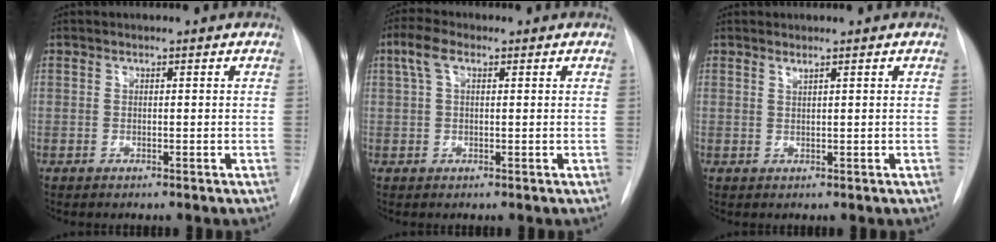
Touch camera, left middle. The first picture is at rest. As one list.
[{"total": 3.8, "force": [1.7, 1.6, 3.0], "torque": [-0.073, 0.025, 0.036]}, {"total": 0.7, "force": [0.6, -0.2, 0.4], "torque": [-0.016, -0.009, 0.013]}]